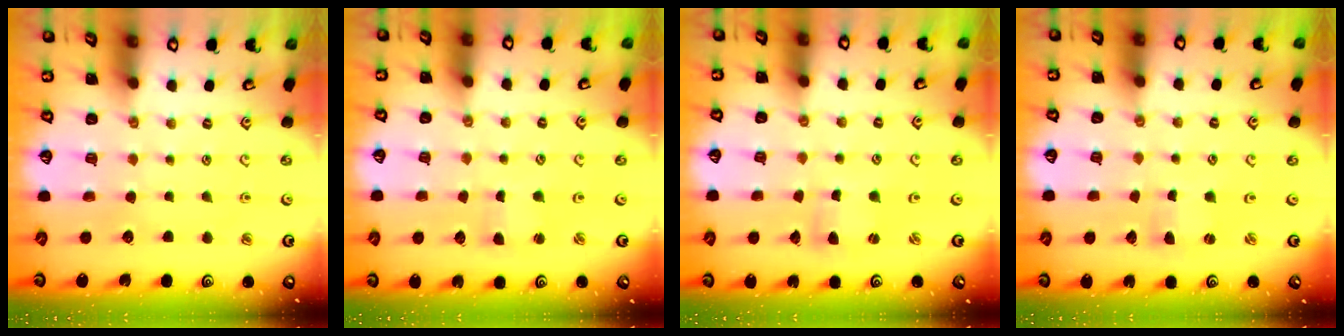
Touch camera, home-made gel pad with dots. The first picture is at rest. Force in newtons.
{"total": 1.7, "press": 1.7, "slide": 0.2}
{"total": 1.1, "press": 1.1, "slide": 0.2}
{"total": 0.0}